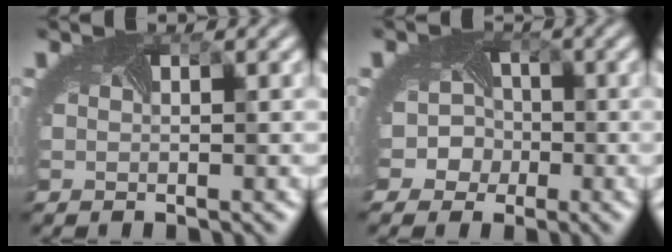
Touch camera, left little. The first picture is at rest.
{"total": 6.0, "force": [-1.4, 5.5, 2.0], "torque": [-0.023, 0.009, -0.053]}